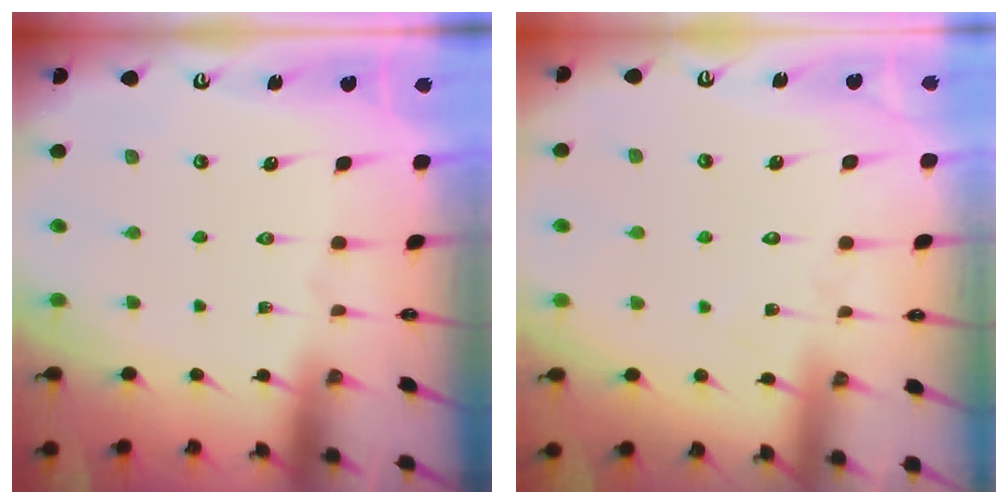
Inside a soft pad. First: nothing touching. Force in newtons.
{"total": 6.5, "press": 6.4, "slide": 0.5}